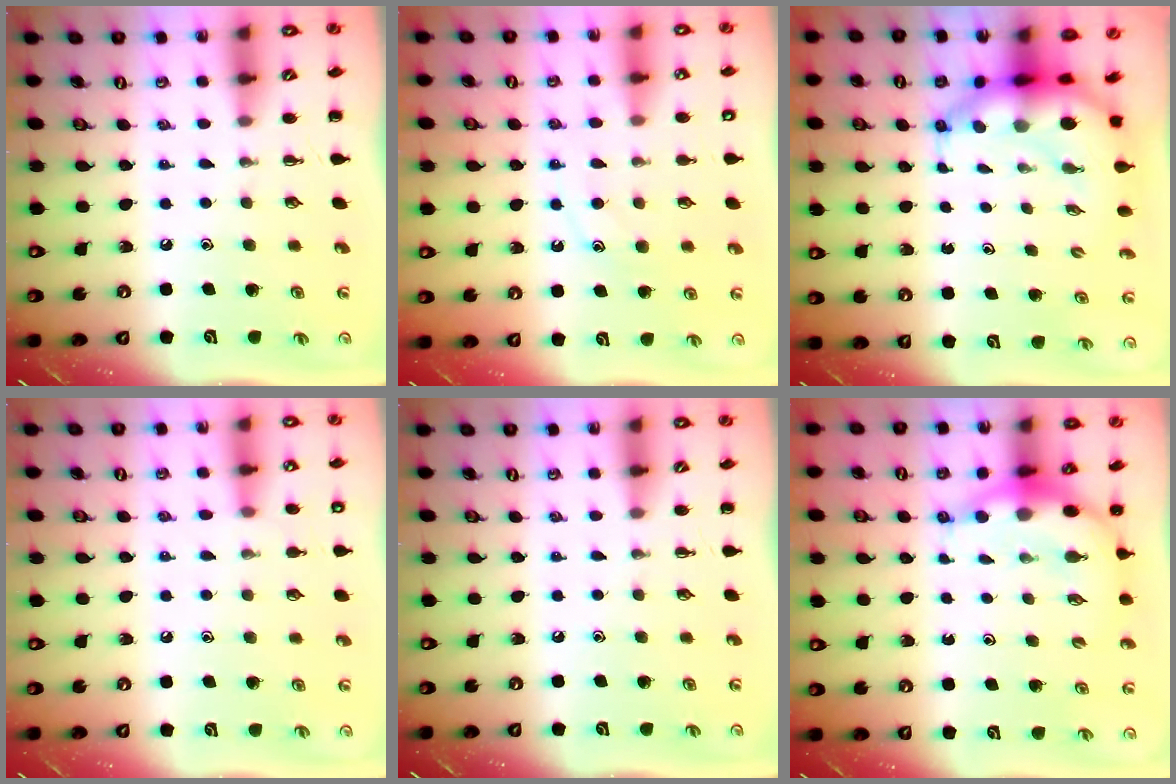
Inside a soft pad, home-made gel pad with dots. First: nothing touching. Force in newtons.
{"total": 10.5, "press": 10.4, "slide": 0.8}
{"total": 6.9, "press": 6.7, "slide": 1.7}
{"total": 6.8, "press": 6.5, "slide": 2.1}
{"total": 0.0}
{"total": 6.7, "press": 6.6, "slide": 1.6}